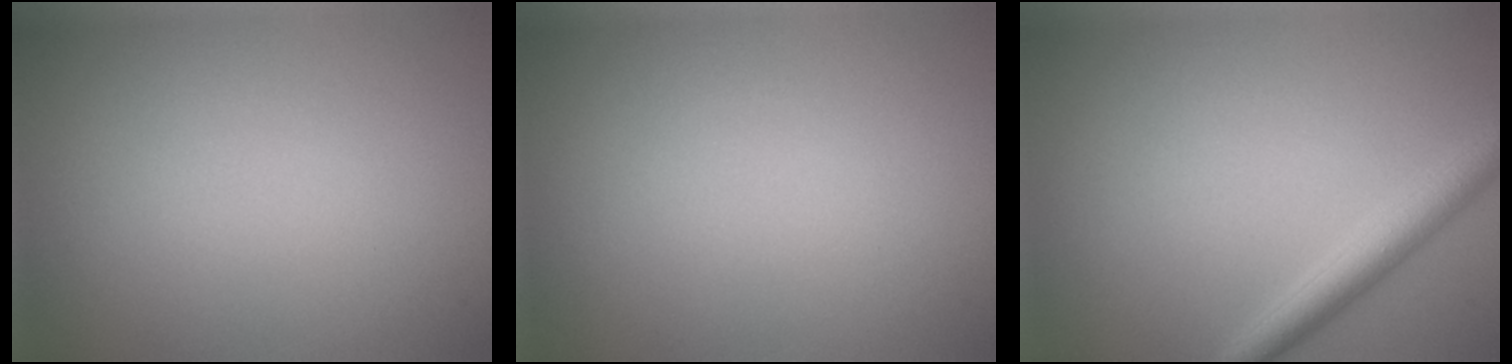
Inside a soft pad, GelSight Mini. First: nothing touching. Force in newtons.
{"total": 0.0}
{"total": 3.0, "press": 2.9, "slide": 0.2}